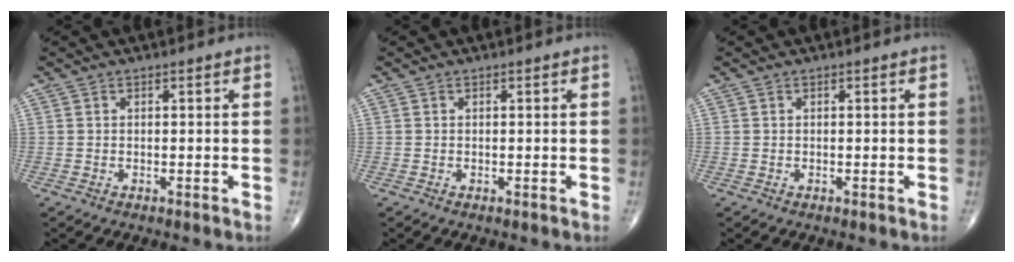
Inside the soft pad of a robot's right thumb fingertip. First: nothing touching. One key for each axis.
{"total": 0.0}
{"total": 0.0}